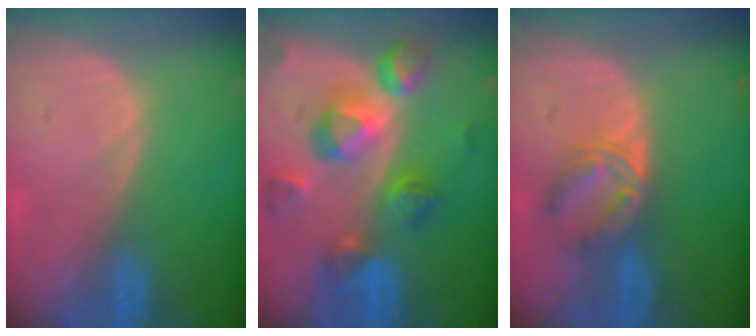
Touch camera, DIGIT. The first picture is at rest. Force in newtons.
{"total": 10.5, "press": 9.4, "slide": 4.8}
{"total": 5.5, "press": 5.4, "slide": 1.0}